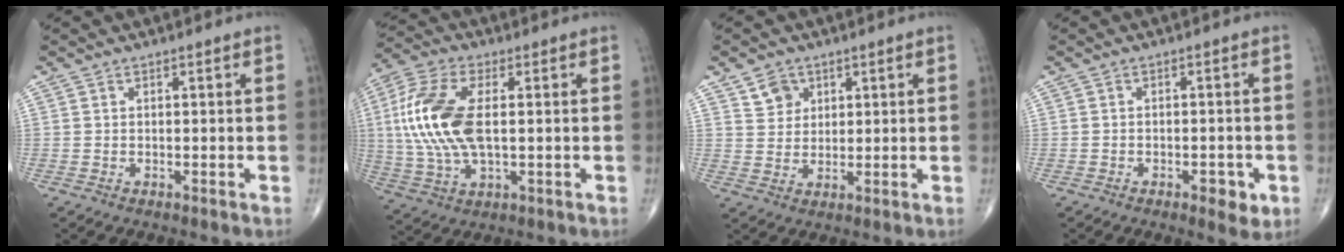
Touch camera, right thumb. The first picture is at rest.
{"total": 16.2, "force": [1.4, 8.1, 14.0], "torque": [-0.314, 0.005, 0.027]}
{"total": 4.5, "force": [2.5, 3.6, 1.2], "torque": [-0.003, -0.018, 0.048]}
{"total": 4.1, "force": [-1.7, 1.8, 3.3], "torque": [-0.034, 0.001, -0.020]}